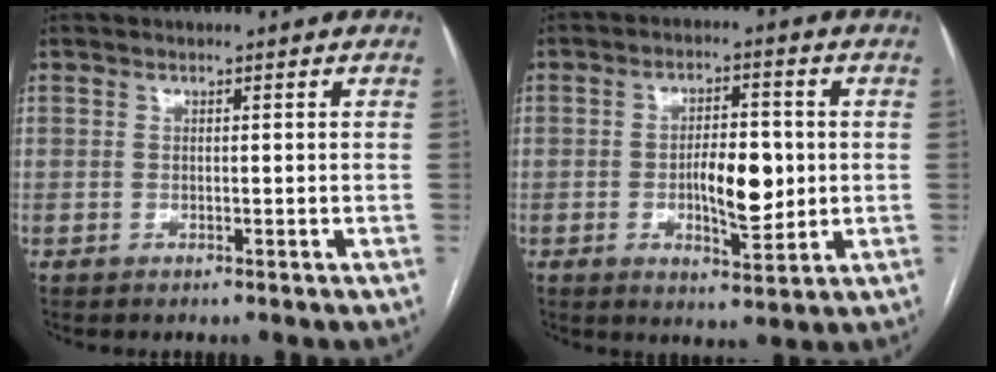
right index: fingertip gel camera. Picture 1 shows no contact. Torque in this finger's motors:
{"motor_torque": [0.37, 0.15, 0.24, 0.06]}